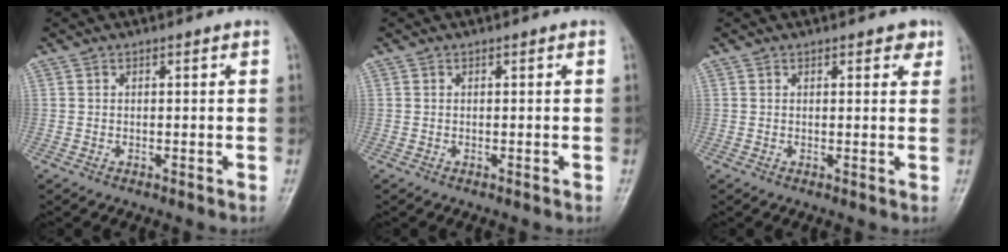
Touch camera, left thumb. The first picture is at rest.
{"total": 0.0}
{"total": 2.4, "force": [1.5, 1.2, 1.4], "torque": [-0.001, -0.004, 0.016]}